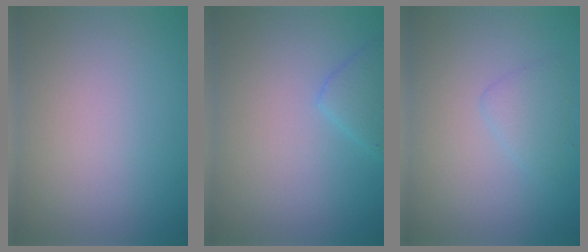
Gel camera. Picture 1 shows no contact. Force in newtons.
{"total": 2.1, "press": 2.1, "slide": 0.1}
{"total": 1.6, "press": 1.6, "slide": 0.1}